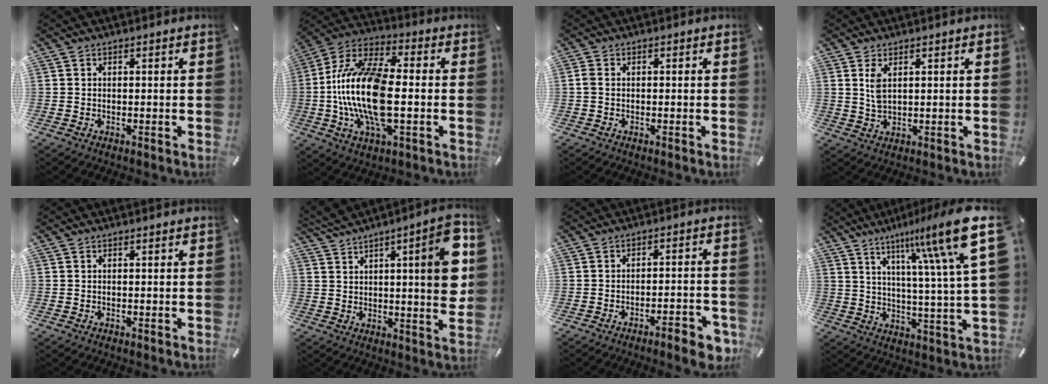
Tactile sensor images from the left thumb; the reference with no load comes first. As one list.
[{"total": 19.2, "force": [-2.3, 8.7, 17.0], "torque": [-0.361, -0.006, -0.041]}, {"total": 1.3, "force": [-0.2, 0.6, 1.2], "torque": [-0.023, 0.001, -0.004]}, {"total": 3.8, "force": [1.3, 1.6, 3.2], "torque": [-0.076, 0.001, 0.020]}, {"total": 0.0}, {"total": 14.1, "force": [5.2, 3.1, 12.7], "torque": [-0.178, -0.028, 0.079]}, {"total": 6.6, "force": [-4.6, 1.7, 4.4], "torque": [-0.063, 0.017, -0.076]}, {"total": 20.1, "force": [10.4, 2.4, 17.0], "torque": [-0.253, -0.057, 0.147]}]